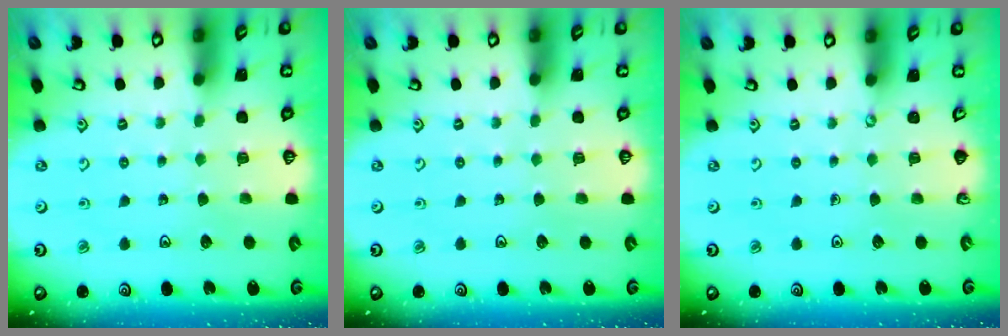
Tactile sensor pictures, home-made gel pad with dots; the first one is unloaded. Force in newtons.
{"total": 0.0}
{"total": 0.0}